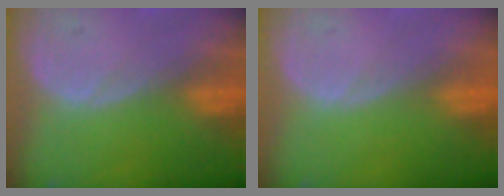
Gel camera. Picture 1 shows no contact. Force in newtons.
{"total": 0.0}